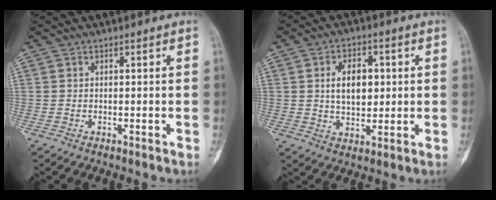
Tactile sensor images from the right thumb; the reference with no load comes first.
{"total": 8.5, "force": [1.4, 5.4, 6.4], "torque": [-0.085, -0.002, 0.025]}